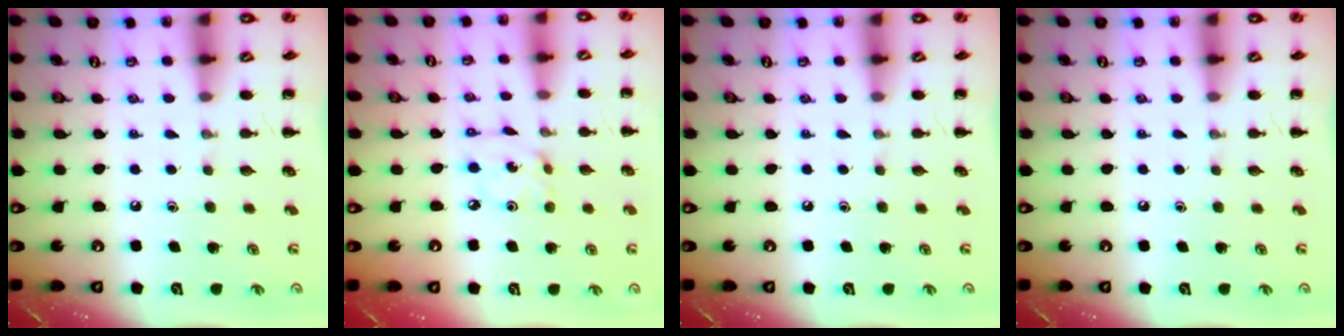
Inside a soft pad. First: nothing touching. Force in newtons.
{"total": 3.1, "press": 3.1, "slide": 0.2}
{"total": 0.0}
{"total": 0.0}